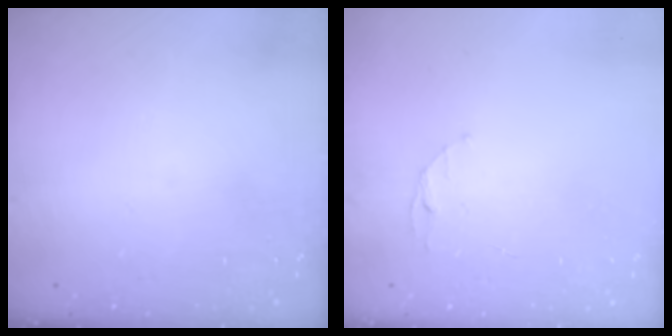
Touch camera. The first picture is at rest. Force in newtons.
{"total": 4.4, "press": 4.4, "slide": 0.5}